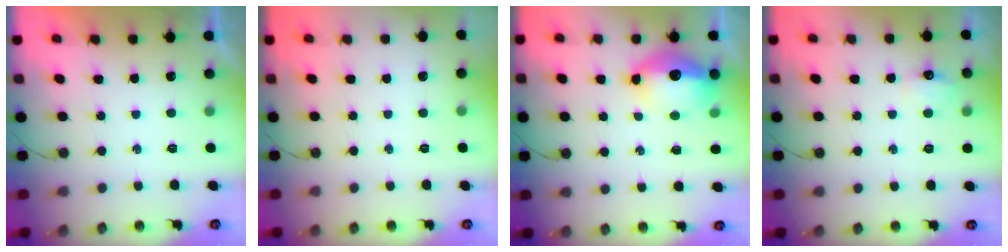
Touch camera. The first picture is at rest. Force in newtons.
{"total": 0.0}
{"total": 13.3, "press": 13.2, "slide": 1.3}
{"total": 5.8, "press": 5.7, "slide": 0.9}